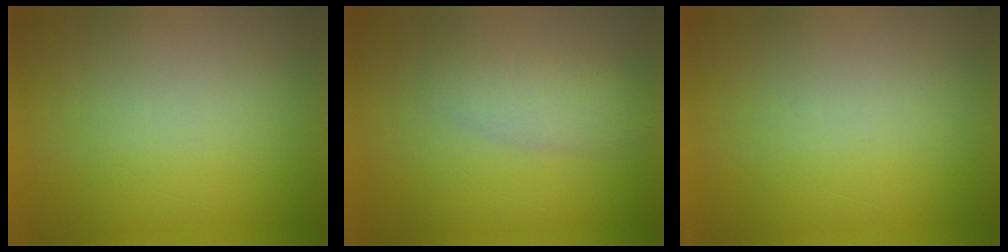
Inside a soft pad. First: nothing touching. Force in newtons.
{"total": 2.9}
{"total": 0.0}